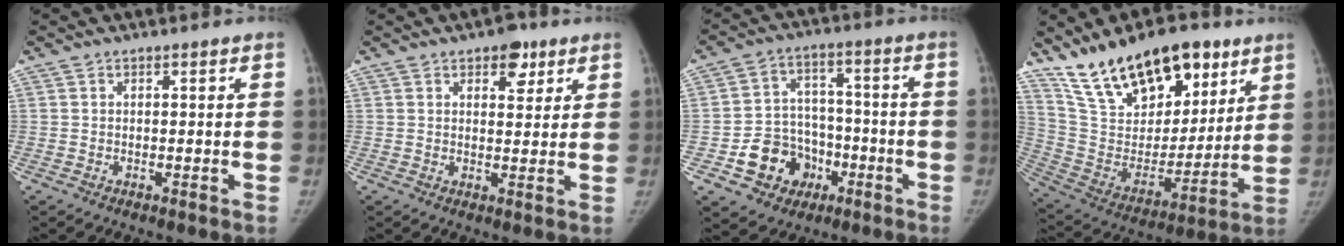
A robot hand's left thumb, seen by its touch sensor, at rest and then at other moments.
{"total": 5.4, "force": [3.1, 3.0, 3.3], "torque": [-0.016, -0.012, 0.038]}
{"total": 12.0, "force": [-4.8, 10.1, 4.3], "torque": [-0.028, 0.045, -0.068]}
{"total": 24.8, "force": [16.2, 11.9, 14.6], "torque": [-0.209, -0.056, 0.285]}